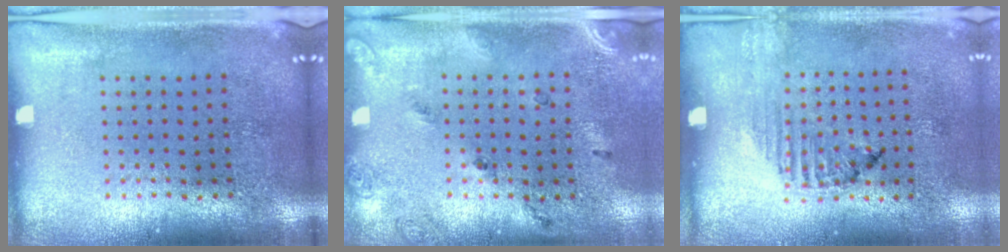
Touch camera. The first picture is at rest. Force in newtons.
{"total": 1.7, "press": 1.1, "slide": 1.3}
{"total": 1.3, "press": 1.2, "slide": 0.4}